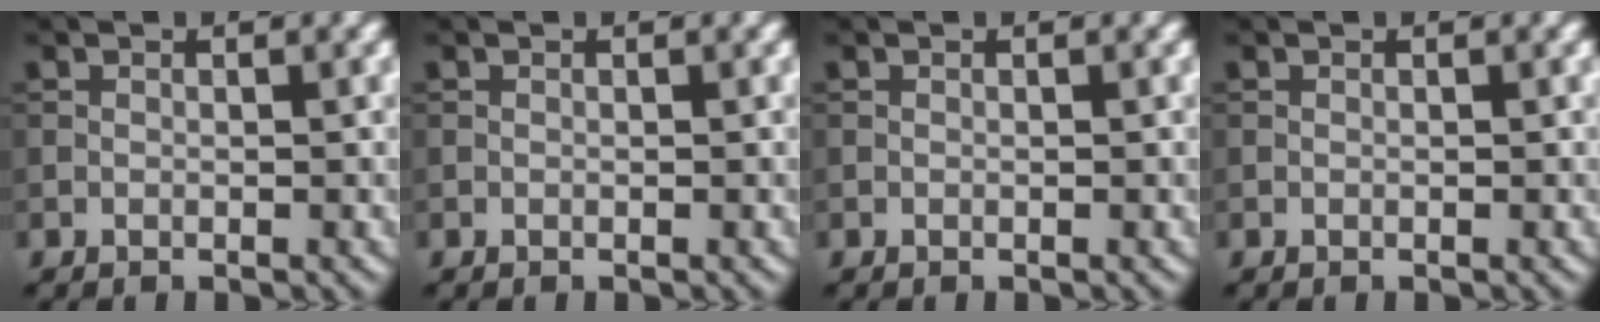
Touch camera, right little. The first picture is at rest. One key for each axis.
{"total": 0.0}
{"total": 0.0}
{"total": 0.0}